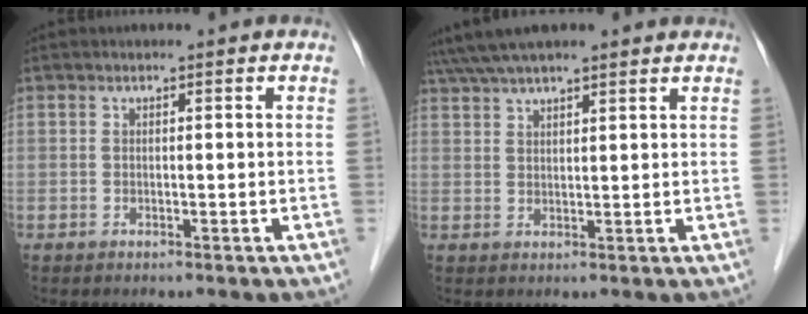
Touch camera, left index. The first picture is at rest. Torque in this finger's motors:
{"motor_torque": [0.58, -0.75, 0.99, 0.21]}